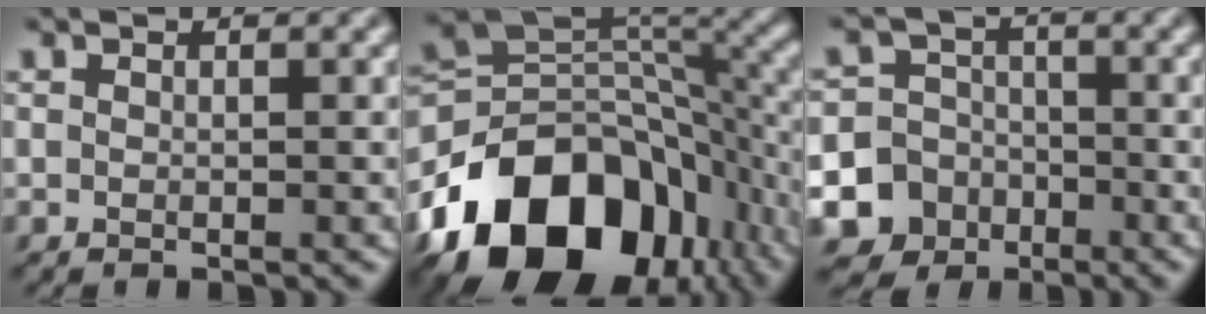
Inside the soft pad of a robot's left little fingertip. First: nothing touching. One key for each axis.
{"total": 16.6, "fx": -8.5, "fy": 10.9, "fz": 9.2, "tx": -0.169, "ty": -0.008, "tz": -0.144}
{"total": 11.1, "fx": -5.4, "fy": 9.6, "fz": 1.4, "tx": -0.040, "ty": -0.036, "tz": -0.110}